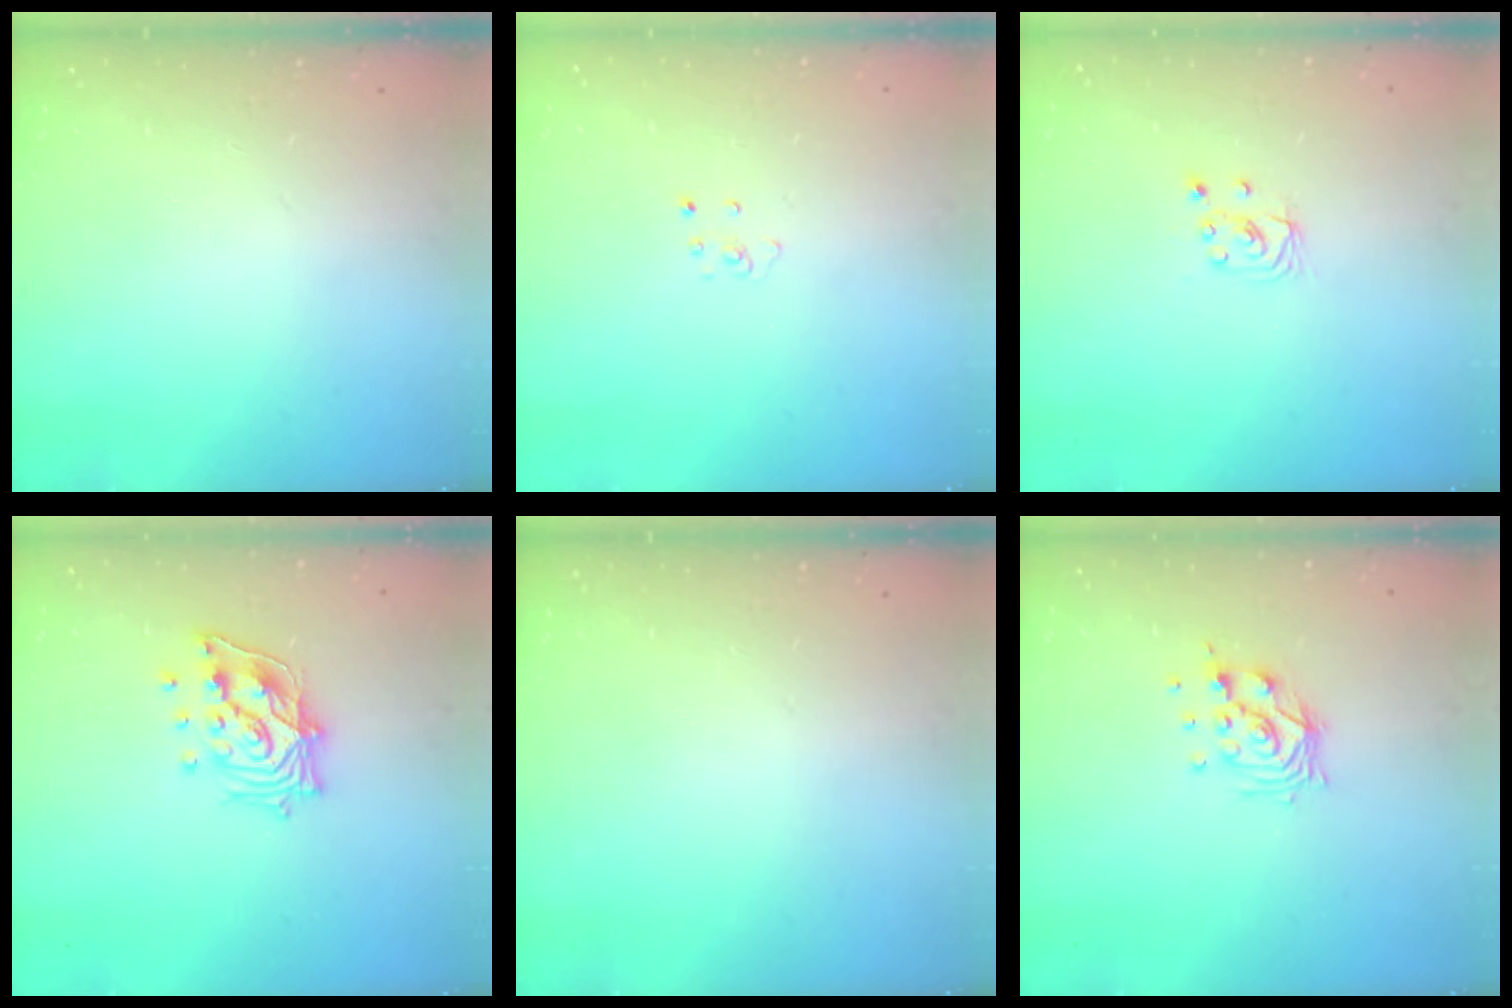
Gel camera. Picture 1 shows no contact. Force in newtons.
{"total": 2.3, "press": 2.3, "slide": 0.2}
{"total": 2.7, "press": 2.7, "slide": 0.2}
{"total": 12.7, "press": 12.6, "slide": 1.3}
{"total": 0.0}
{"total": 9.6, "press": 9.5, "slide": 1.2}